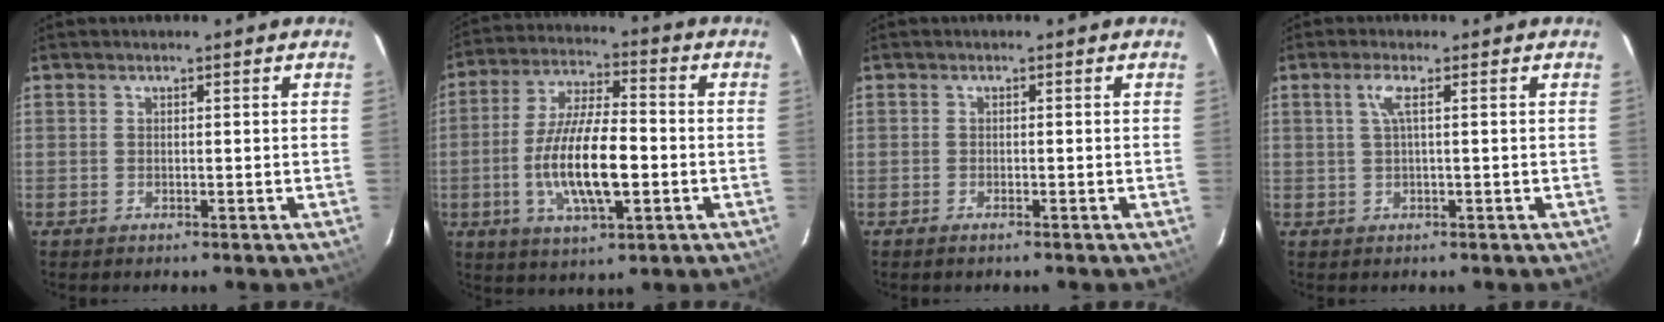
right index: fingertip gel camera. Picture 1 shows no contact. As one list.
[{"total": 14.8, "force": [-3.2, 4.5, 13.7], "torque": [-0.272, -0.005, -0.056]}, {"total": 0.8, "force": [-0.7, 0.1, 0.3], "torque": [-0.007, -0.002, -0.014]}, {"total": 2.3, "force": [0.5, -0.3, 2.2], "torque": [-0.042, 0.002, 0.010]}]